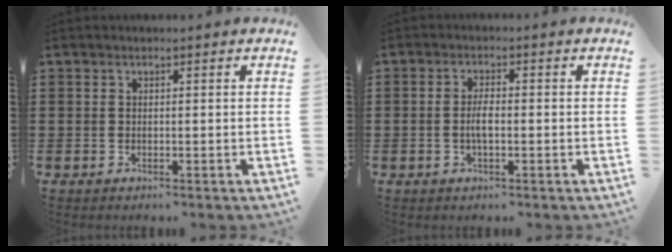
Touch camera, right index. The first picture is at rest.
{"total": 2.8, "force": [-0.4, 1.0, 2.6], "torque": [-0.055, 0.003, -0.010]}